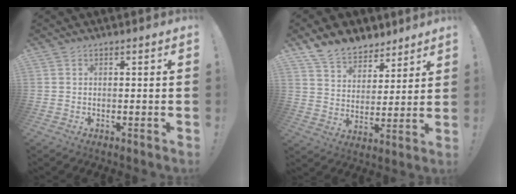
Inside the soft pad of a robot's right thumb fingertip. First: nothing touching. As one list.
[{"total": 10.9, "force": [8.8, 6.0, 2.3], "torque": [-0.056, -0.065, 0.173]}]